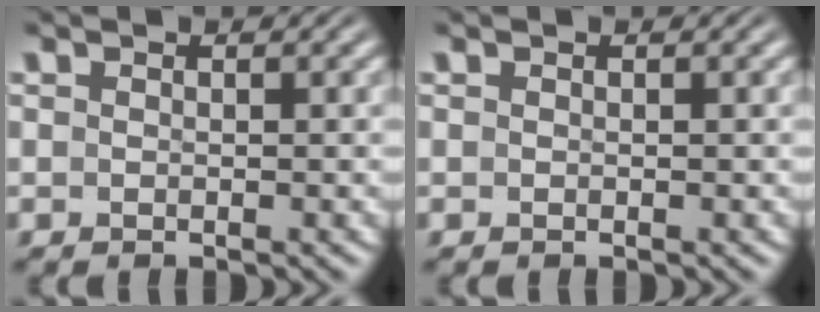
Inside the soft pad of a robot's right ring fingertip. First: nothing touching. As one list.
[{"total": 0.0}]